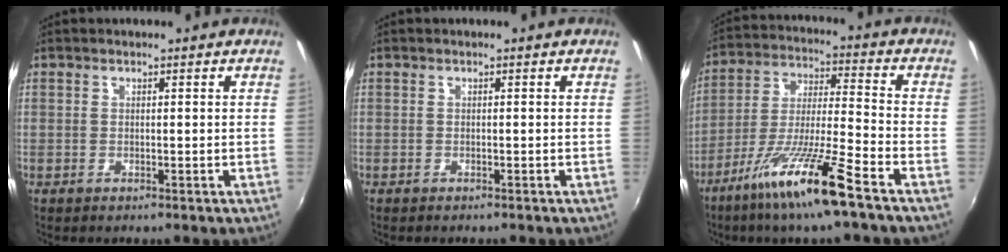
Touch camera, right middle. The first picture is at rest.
{"total": 0.6, "force": [-0.5, 0.2, 0.1], "torque": [-0.004, -0.003, -0.010]}
{"total": 14.1, "force": [-9.1, -0.3, 10.8], "torque": [-0.219, -0.018, -0.168]}